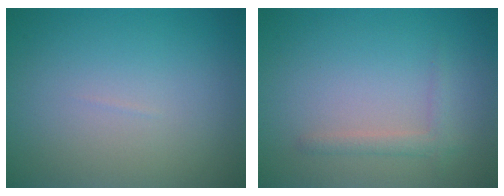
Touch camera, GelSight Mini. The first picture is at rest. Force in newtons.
{"total": 1.4, "press": 1.4, "slide": 0.1}